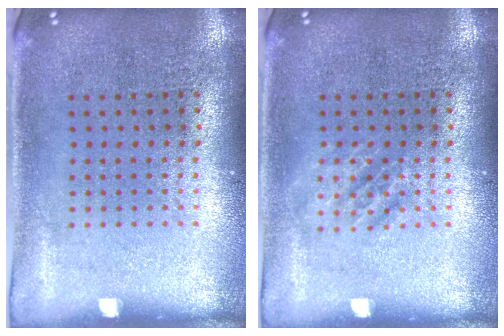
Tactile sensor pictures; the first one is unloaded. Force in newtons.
{"total": 1.4, "press": 1.4, "slide": 0.2}